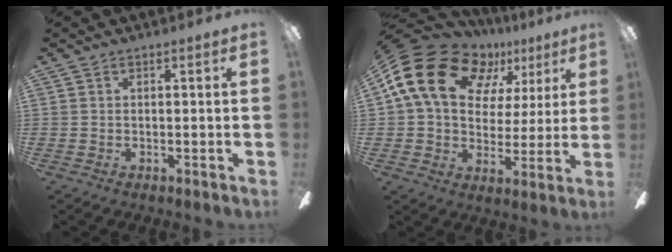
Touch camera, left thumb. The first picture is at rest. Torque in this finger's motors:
{"motor_torque": [-0.02, 1.30, 1.46, -1.31, 0.42]}